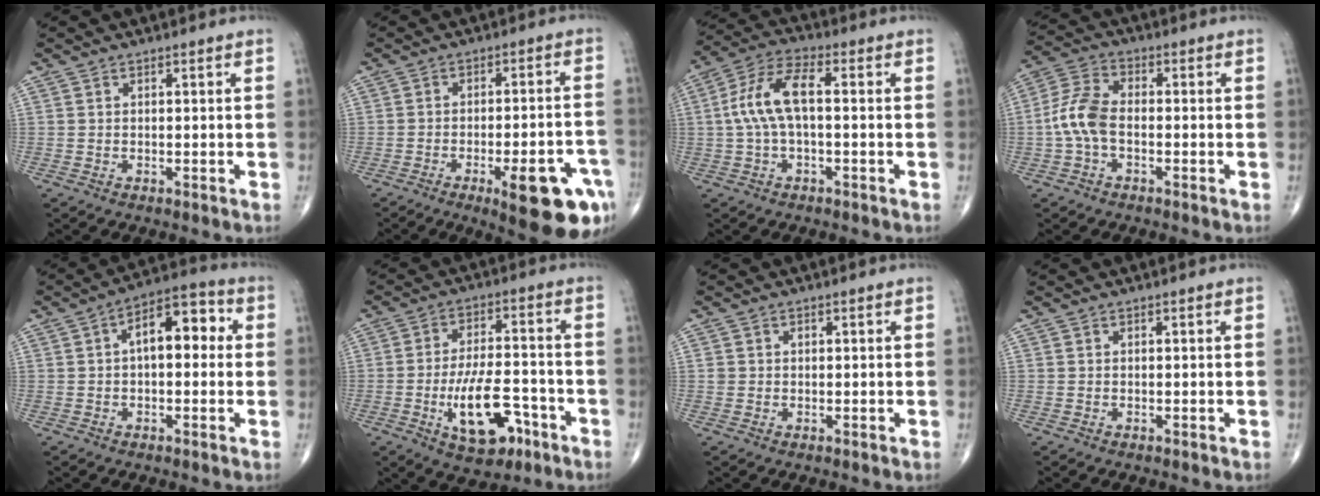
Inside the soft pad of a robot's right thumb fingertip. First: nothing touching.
{"total": 16.3, "force": [-7.6, 4.5, 13.7], "torque": [-0.134, 0.029, -0.091]}
{"total": 9.8, "force": [0.2, 4.1, 8.9], "torque": [-0.197, 0.034, 0.000]}
{"total": 7.8, "force": [-1.4, 4.4, 6.3], "torque": [-0.140, 0.025, -0.036]}
{"total": 10.2, "force": [1.3, 5.3, 8.6], "torque": [-0.105, 0.033, 0.008]}
{"total": 13.1, "force": [-5.3, 6.2, 10.2], "torque": [-0.157, 0.027, -0.080]}
{"total": 1.0, "force": [0.2, 0.9, 0.4], "torque": [-0.001, 0.001, 0.004]}
{"total": 0.0}